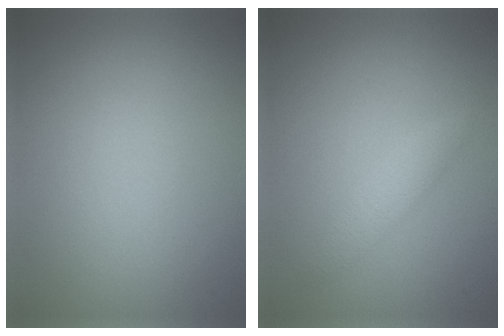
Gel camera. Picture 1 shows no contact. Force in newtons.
{"total": 1.5, "press": 1.5, "slide": 0.0}